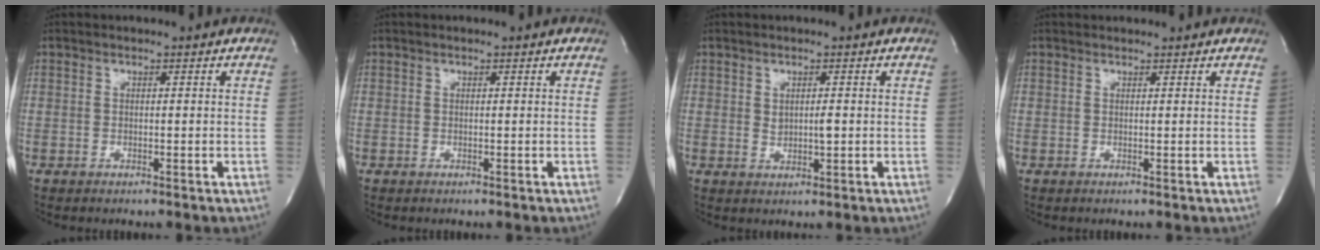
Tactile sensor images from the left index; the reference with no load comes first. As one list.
[{"total": 0.0}, {"total": 2.0, "force": [0.3, 0.8, 1.8], "torque": [-0.033, -0.003, 0.009]}, {"total": 2.0, "force": [2.0, 0.3, 0.3], "torque": [-0.011, 0.018, 0.026]}]